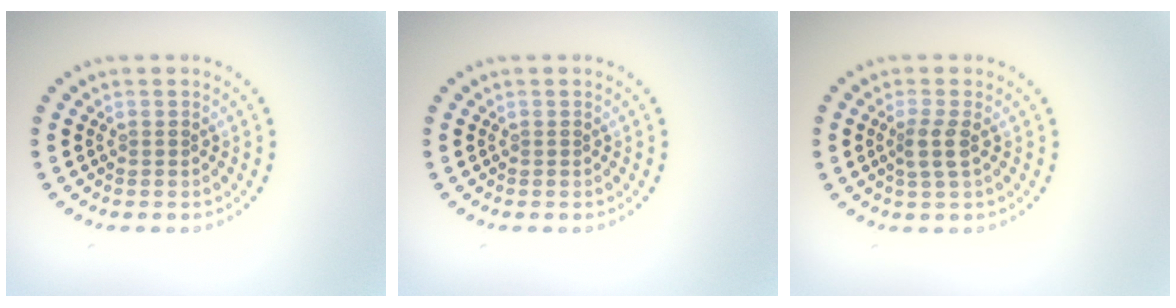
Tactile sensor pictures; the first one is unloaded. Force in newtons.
{"total": 0.0}
{"total": 1.8, "press": 1.6, "slide": 0.9}